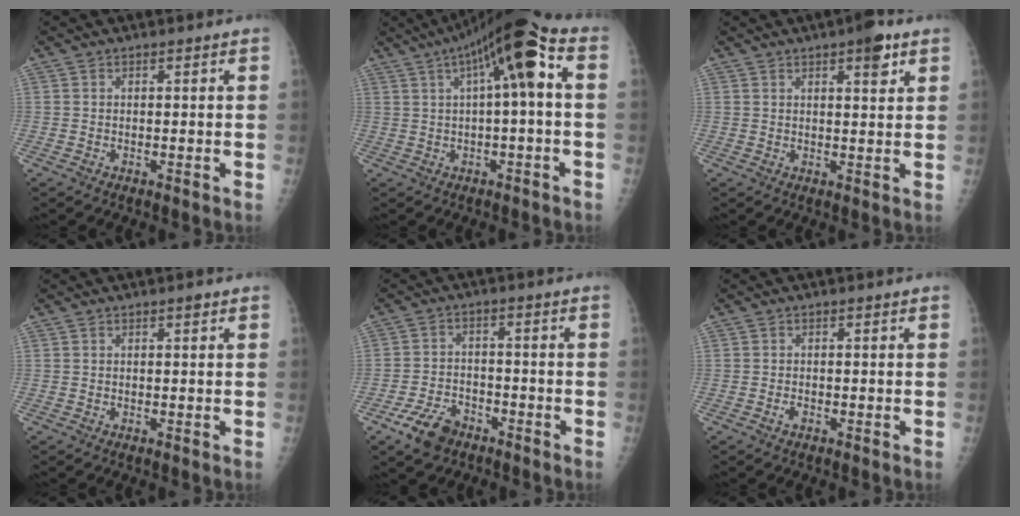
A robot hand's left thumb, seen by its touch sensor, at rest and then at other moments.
{"total": 12.4, "force": [2.7, 2.6, 11.8], "torque": [-0.192, 0.048, 0.038]}
{"total": 4.9, "force": [2.8, 1.5, 3.7], "torque": [-0.040, -0.011, 0.034]}
{"total": 0.7, "force": [0.4, 0.2, 0.5], "torque": [-0.007, 0.000, 0.004]}
{"total": 7.1, "force": [-4.7, 4.2, 3.3], "torque": [-0.055, 0.022, -0.084]}
{"total": 1.0, "force": [-0.6, 0.5, 0.6], "torque": [-0.012, 0.003, -0.012]}